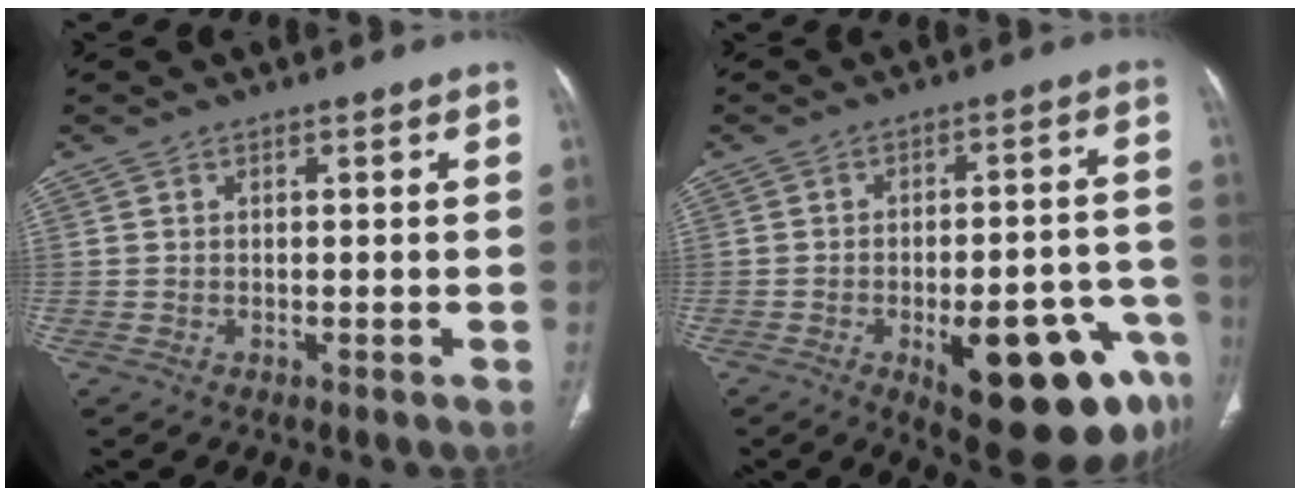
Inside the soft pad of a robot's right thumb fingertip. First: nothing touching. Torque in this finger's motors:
{"motor_torque": [2.97, 2.04, 1.01, -1.12, 0.40]}